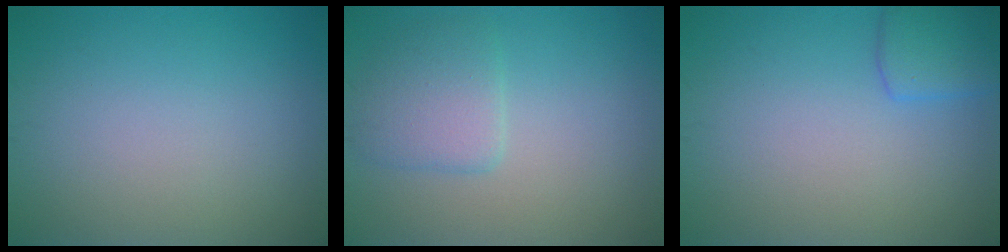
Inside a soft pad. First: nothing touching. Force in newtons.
{"total": 2.9, "press": 2.9, "slide": 0.3}
{"total": 2.6, "press": 2.6, "slide": 0.1}